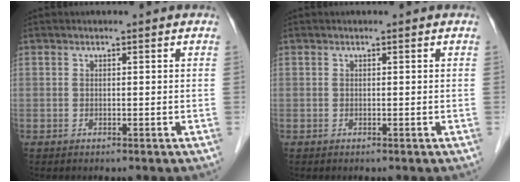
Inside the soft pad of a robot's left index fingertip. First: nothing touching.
{"total": 0.0}